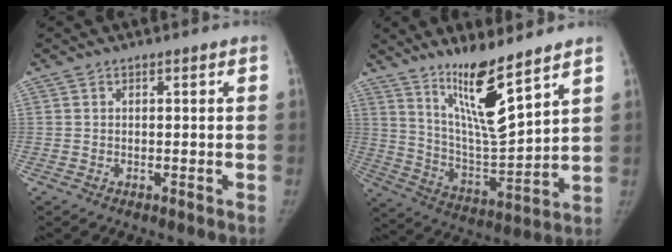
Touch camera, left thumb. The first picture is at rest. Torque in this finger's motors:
{"motor_torque": [0.26, 0.15, 1.52, -1.27, 0.34]}